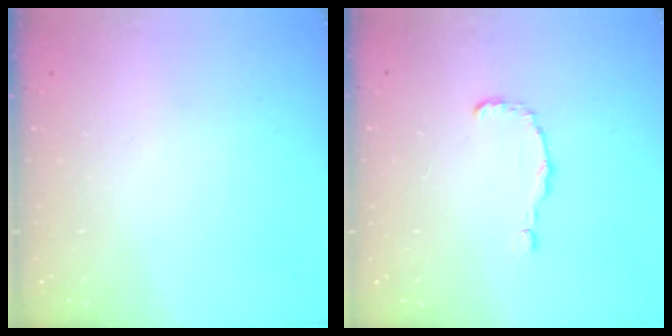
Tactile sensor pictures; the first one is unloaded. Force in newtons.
{"total": 1.5, "press": 1.5, "slide": 0.1}